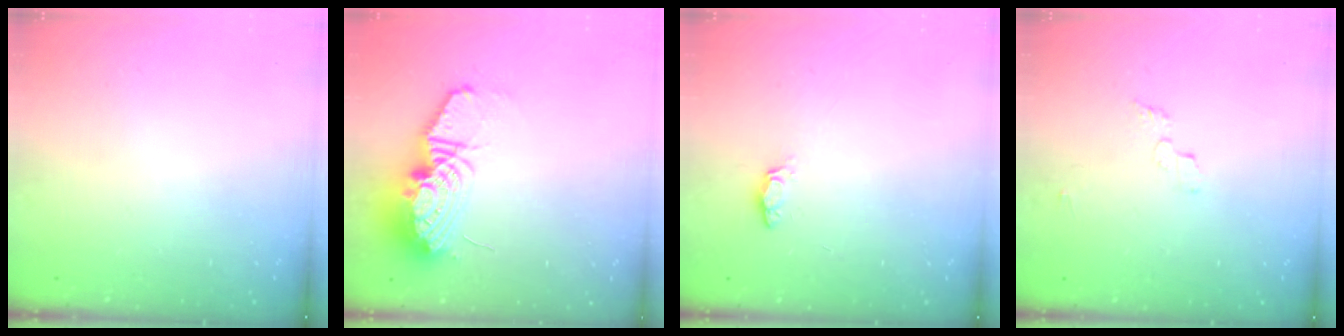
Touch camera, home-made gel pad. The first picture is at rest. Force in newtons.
{"total": 15.2, "press": 15.1, "slide": 1.5}
{"total": 3.2, "press": 3.2, "slide": 0.5}
{"total": 3.5, "press": 3.5, "slide": 0.1}